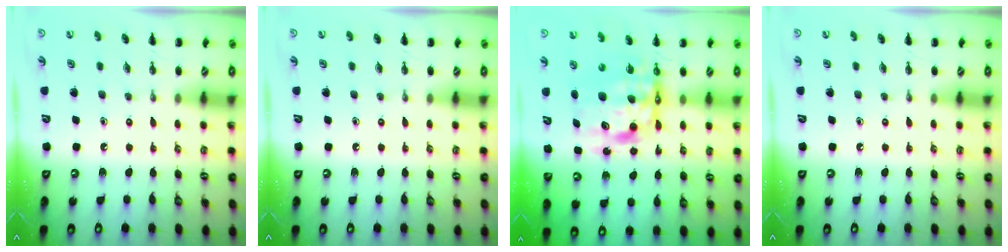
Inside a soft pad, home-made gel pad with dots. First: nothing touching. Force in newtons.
{"total": 0.0}
{"total": 10.4, "press": 10.0, "slide": 2.8}
{"total": 0.0}